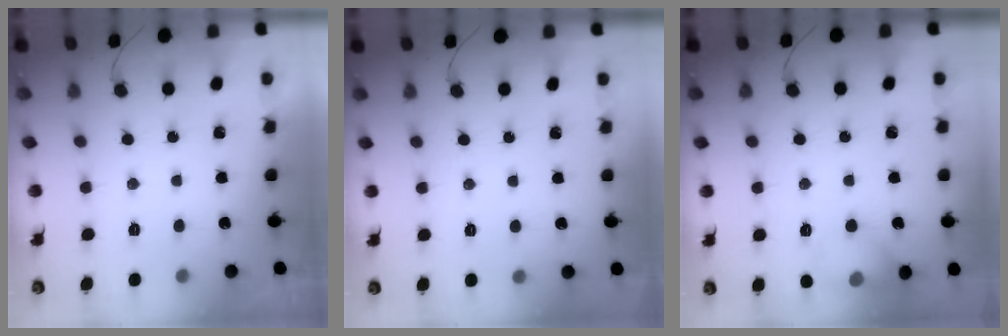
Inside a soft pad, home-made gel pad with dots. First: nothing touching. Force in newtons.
{"total": 2.4, "press": 1.6, "slide": 1.8}
{"total": 10.5, "press": 9.0, "slide": 5.4}